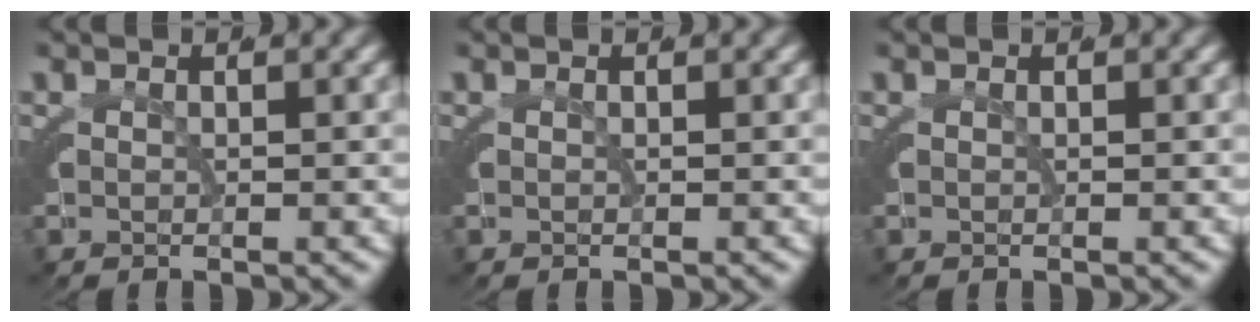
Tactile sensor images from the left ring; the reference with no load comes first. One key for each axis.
{"total": 0.0}
{"total": 0.0}